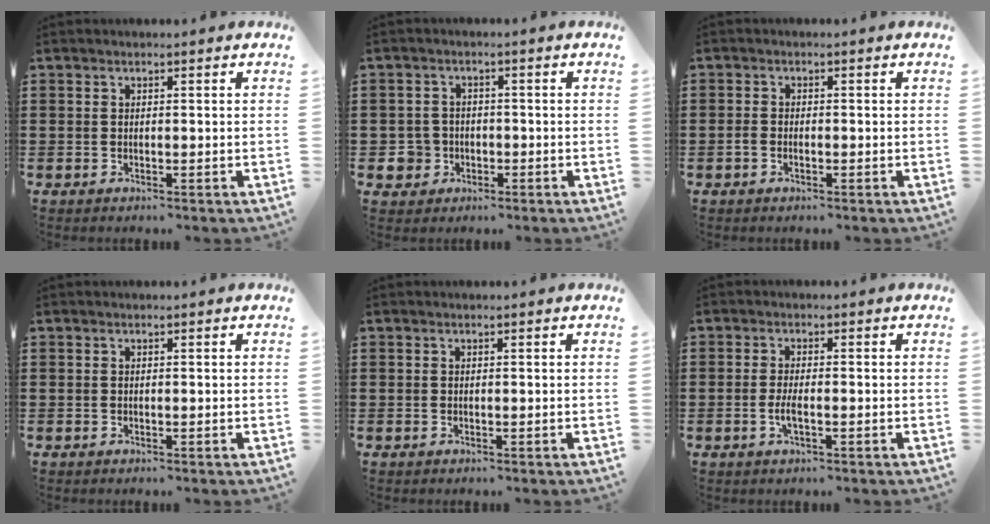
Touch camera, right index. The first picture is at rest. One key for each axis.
{"total": 3.6, "fx": -1.2, "fy": 3.3, "fz": 0.8, "tx": -0.032, "ty": 0.002, "tz": -0.028}
{"total": 1.3, "fx": -0.5, "fy": 0.6, "fz": 1.0, "tx": -0.027, "ty": -0.003, "tz": -0.013}
{"total": 0.0}
{"total": 0.0}
{"total": 2.6, "fx": -0.7, "fy": 0.6, "fz": 2.4, "tx": -0.050, "ty": -0.003, "tz": -0.015}